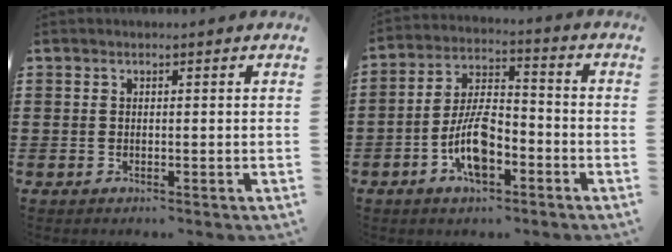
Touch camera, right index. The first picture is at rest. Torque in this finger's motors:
{"motor_torque": [2.14, 0.00, 0.97, 0.21]}